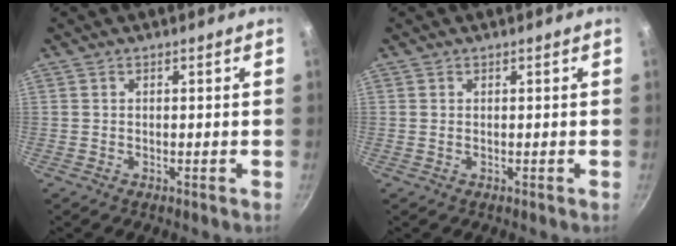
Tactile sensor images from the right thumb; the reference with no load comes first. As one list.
[{"total": 0.0}]